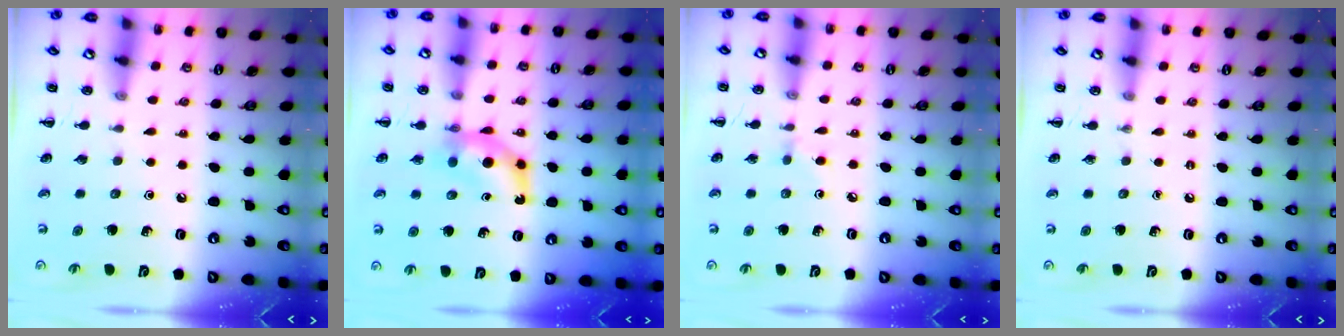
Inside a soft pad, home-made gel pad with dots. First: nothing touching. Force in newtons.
{"total": 6.2, "press": 6.1, "slide": 0.8}
{"total": 2.6, "press": 2.4, "slide": 1.1}
{"total": 0.0}